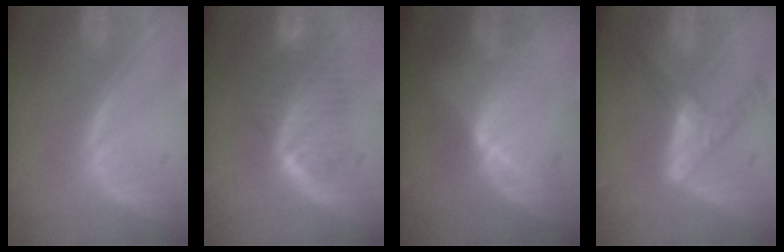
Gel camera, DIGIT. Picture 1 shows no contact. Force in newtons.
{"total": 6.6, "press": 6.0, "slide": 2.8}
{"total": 6.3, "press": 5.9, "slide": 2.3}
{"total": 6.0, "press": 5.6, "slide": 2.4}